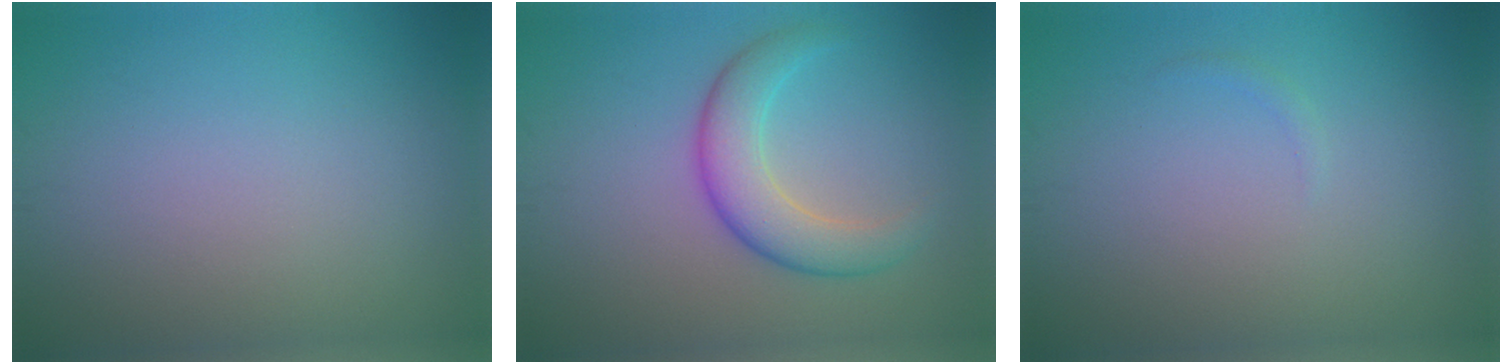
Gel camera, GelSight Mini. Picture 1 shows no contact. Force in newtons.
{"total": 4.2, "press": 4.2, "slide": 0.1}
{"total": 0.5, "press": 0.5, "slide": 0.1}